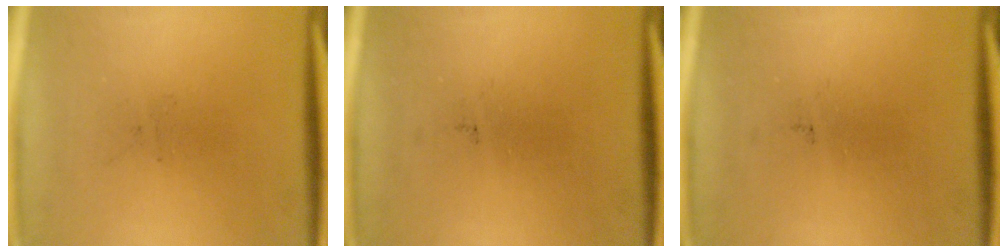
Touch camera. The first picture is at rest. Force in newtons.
{"total": 0.0}
{"total": 0.0}